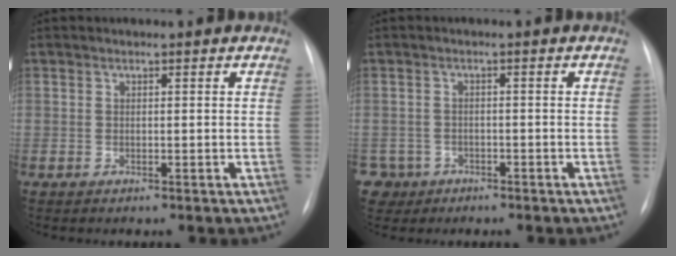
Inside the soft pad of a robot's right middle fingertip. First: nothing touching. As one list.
[{"total": 4.2, "force": [-2.4, 3.4, -0.5], "torque": [0.009, 0.009, -0.039]}]